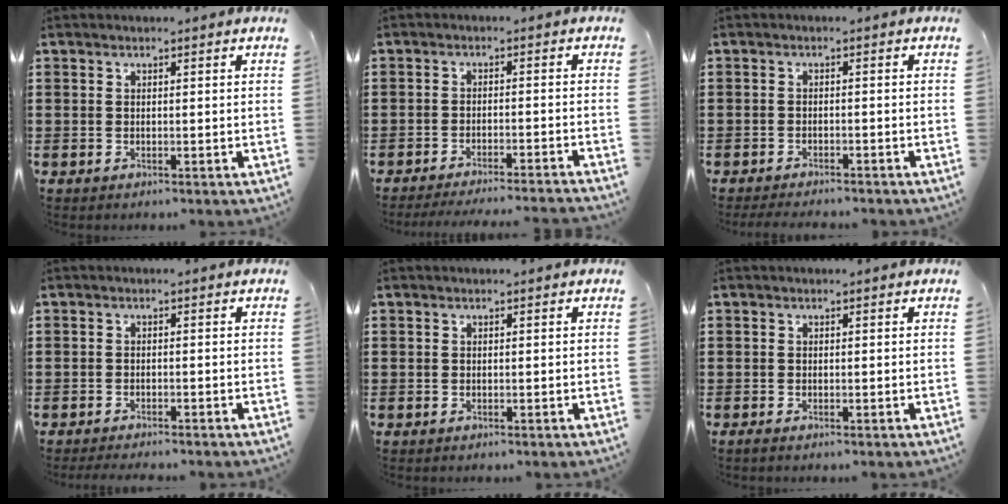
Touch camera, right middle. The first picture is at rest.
{"total": 2.8, "force": [-2.7, -0.4, 0.7], "torque": [-0.011, -0.001, -0.055]}
{"total": 1.7, "force": [-1.7, 0.0, 0.2], "torque": [-0.006, 0.000, -0.034]}
{"total": 1.2, "force": [-1.2, -0.1, 0.2], "torque": [-0.005, 0.000, -0.024]}
{"total": 0.0}
{"total": 0.0}